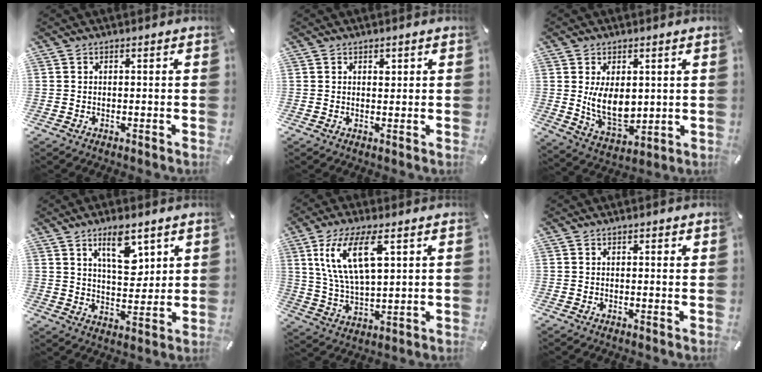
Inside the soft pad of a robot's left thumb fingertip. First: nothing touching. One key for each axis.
{"total": 1.3, "fx": 0.6, "fy": 1.0, "fz": 0.5, "tx": 0.005, "ty": -0.005, "tz": 0.008}
{"total": 10.5, "fx": 1.2, "fy": 7.1, "fz": 7.7, "tx": -0.134, "ty": -0.014, "tz": 0.019}
{"total": 10.5, "fx": 5.8, "fy": 5.1, "fz": 7.1, "tx": -0.099, "ty": -0.027, "tz": 0.095}
{"total": 13.8, "fx": 6.4, "fy": 5.6, "fz": 10.9, "tx": -0.232, "ty": -0.004, "tz": 0.110}
{"total": 0.8, "fx": 0.4, "fy": 0.5, "fz": 0.5, "tx": -0.001, "ty": -0.001, "tz": 0.005}